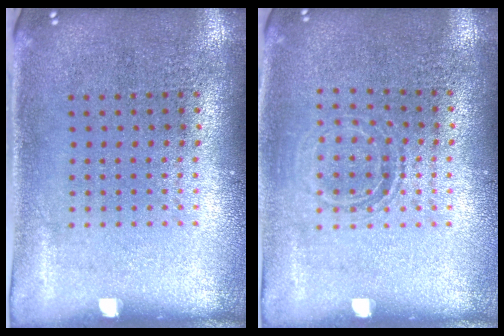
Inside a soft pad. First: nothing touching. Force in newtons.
{"total": 1.1, "press": 1.0, "slide": 0.4}